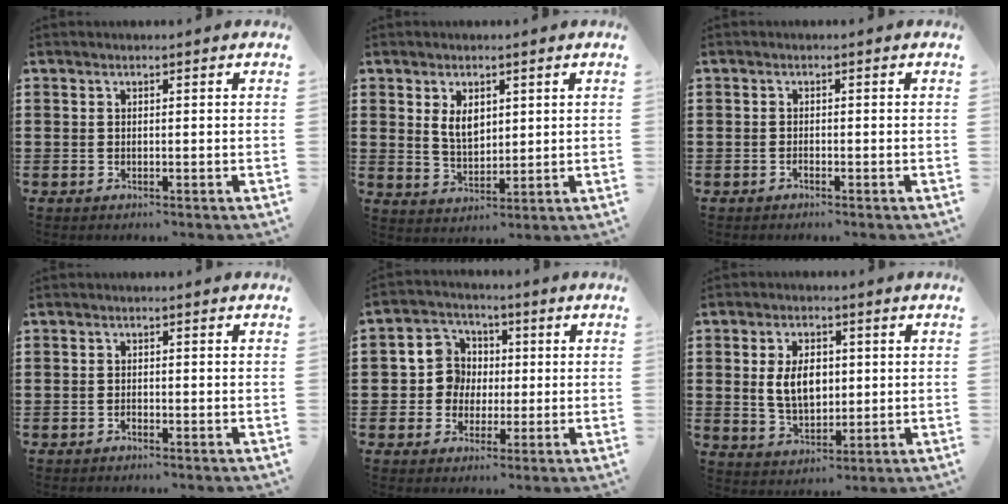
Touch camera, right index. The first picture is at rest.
{"total": 4.4, "force": [1.7, 2.7, 3.1], "torque": [-0.060, 0.005, 0.030]}
{"total": 0.7, "force": [-0.6, 0.0, 0.3], "torque": [-0.007, -0.004, -0.012]}
{"total": 0.7, "force": [-0.7, 0.1, 0.2], "torque": [-0.006, -0.003, -0.013]}
{"total": 6.4, "force": [0.1, 6.2, 1.7], "torque": [-0.060, 0.020, 0.001]}
{"total": 6.4, "force": [0.7, 4.0, 5.0], "torque": [-0.095, 0.005, 0.006]}